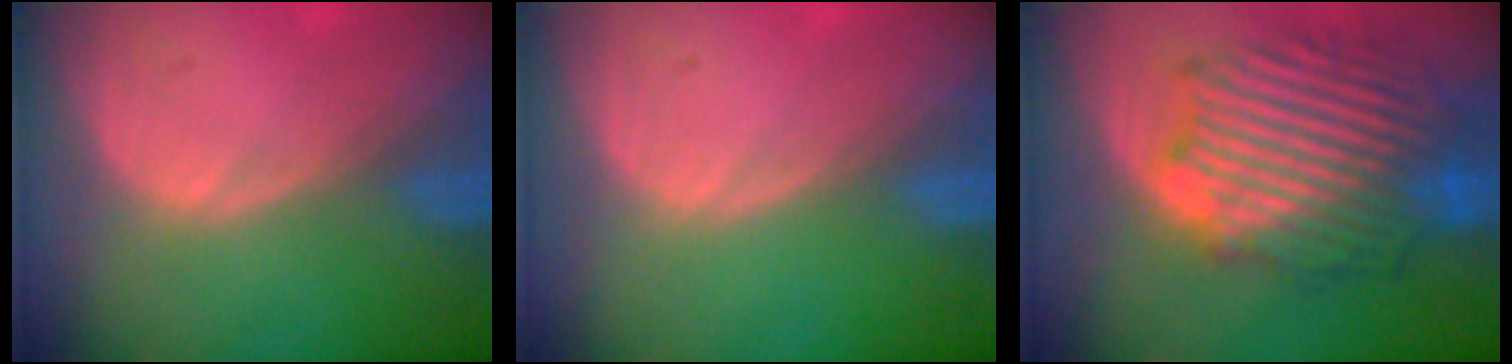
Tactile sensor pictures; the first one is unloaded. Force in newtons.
{"total": 0.0}
{"total": 13.2, "press": 13.2, "slide": 1.0}